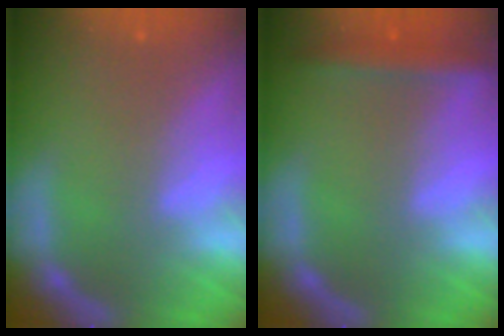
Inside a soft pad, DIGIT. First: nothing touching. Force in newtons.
{"total": 2.9}